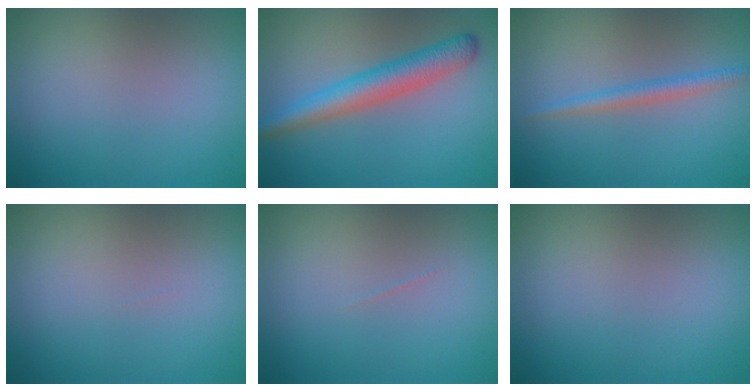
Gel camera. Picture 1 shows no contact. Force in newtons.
{"total": 4.6, "press": 4.6, "slide": 0.1}
{"total": 1.9, "press": 1.9, "slide": 0.0}
{"total": 0.0}
{"total": 0.0}
{"total": 0.0}